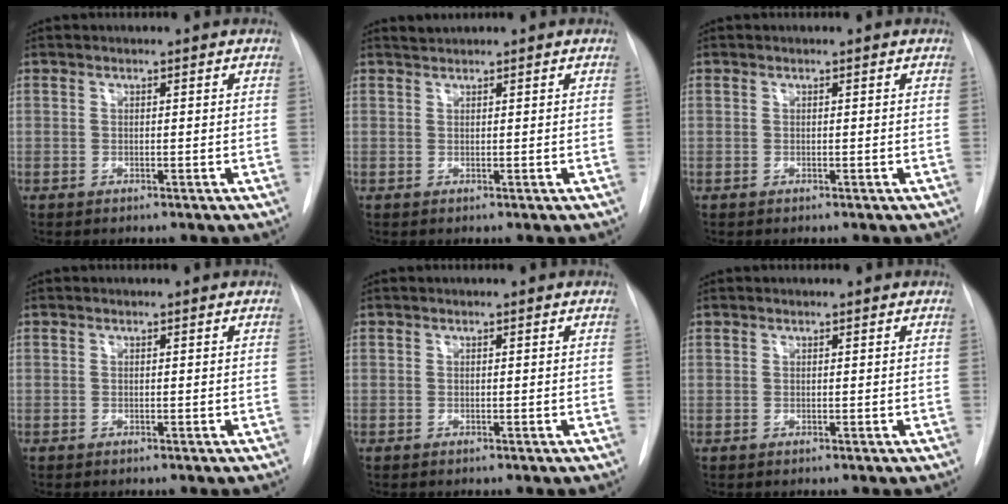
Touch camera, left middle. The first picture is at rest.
{"total": 0.8, "force": [0.8, -0.2, -0.2], "torque": [-0.005, 0.004, 0.018]}
{"total": 0.0}
{"total": 0.0}
{"total": 0.0}
{"total": 0.0}